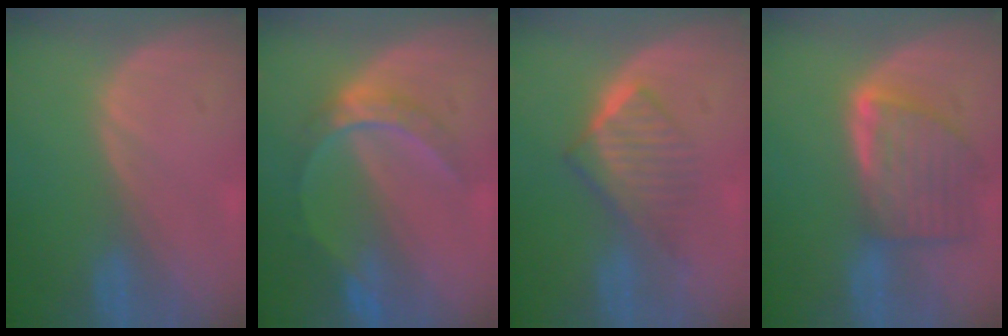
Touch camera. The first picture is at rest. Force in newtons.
{"total": 6.3, "press": 5.5, "slide": 3.1}
{"total": 6.5, "press": 5.7, "slide": 3.1}
{"total": 8.1, "press": 7.4, "slide": 3.3}